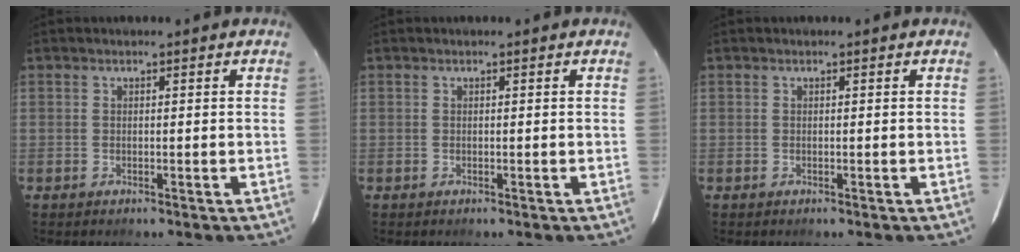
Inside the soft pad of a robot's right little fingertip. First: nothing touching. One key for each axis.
{"total": 0.0}
{"total": 0.0}